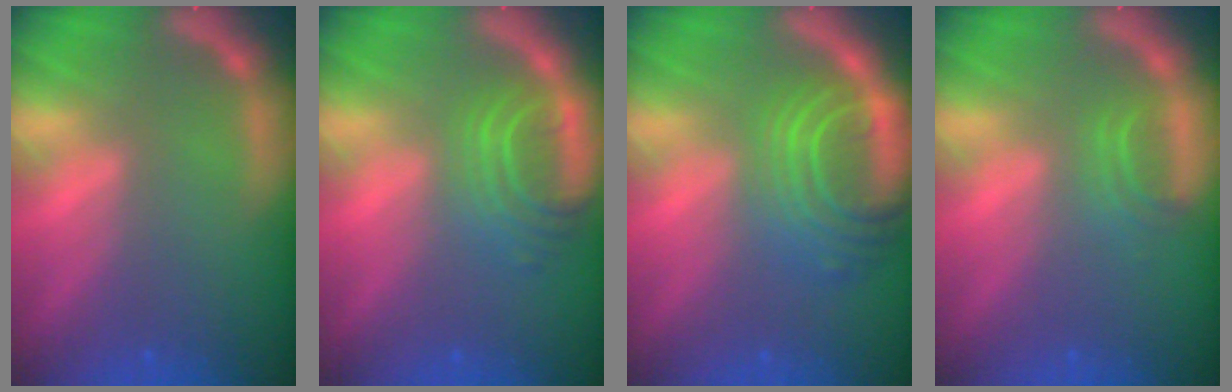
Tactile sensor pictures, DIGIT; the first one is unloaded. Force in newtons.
{"total": 5.0}
{"total": 8.5}
{"total": 1.9}